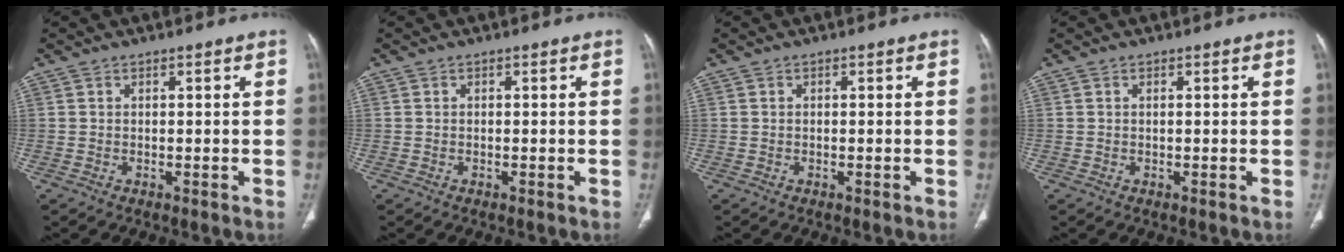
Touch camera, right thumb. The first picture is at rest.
{"total": 0.0}
{"total": 0.0}
{"total": 0.0}